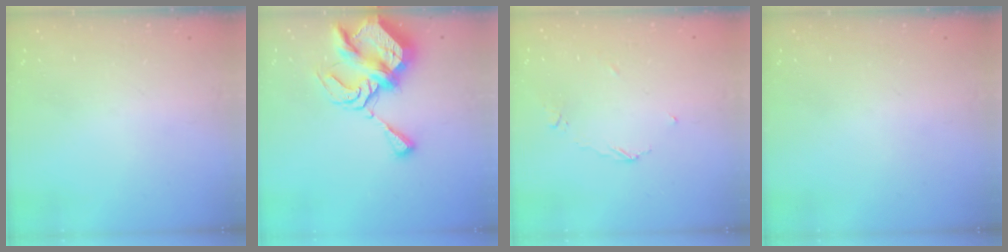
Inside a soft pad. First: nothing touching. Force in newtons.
{"total": 11.7, "press": 11.6, "slide": 1.2}
{"total": 4.3, "press": 4.3, "slide": 0.6}
{"total": 0.0}